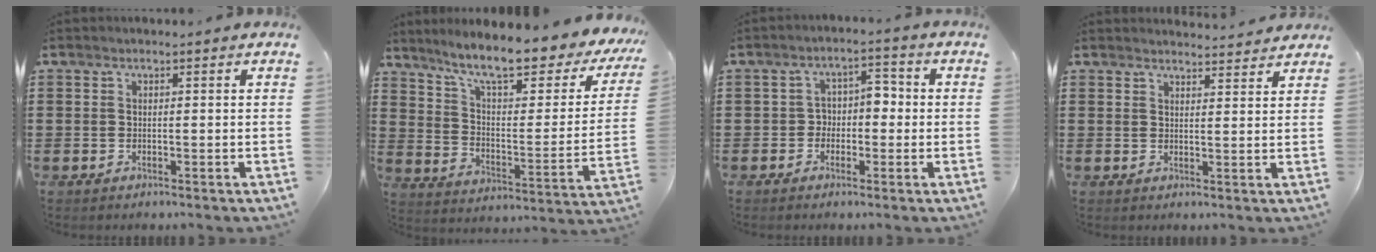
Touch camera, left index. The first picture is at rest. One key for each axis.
{"total": 10.9, "fx": 8.5, "fy": 1.3, "fz": 6.8, "tx": -0.139, "ty": -0.058, "tz": 0.136}
{"total": 3.7, "fx": -0.9, "fy": 3.0, "fz": 2.0, "tx": -0.041, "ty": 0.007, "tz": -0.027}
{"total": 2.7, "fx": 2.7, "fy": 0.0, "fz": 0.1, "tx": -0.002, "ty": -0.013, "tz": 0.049}